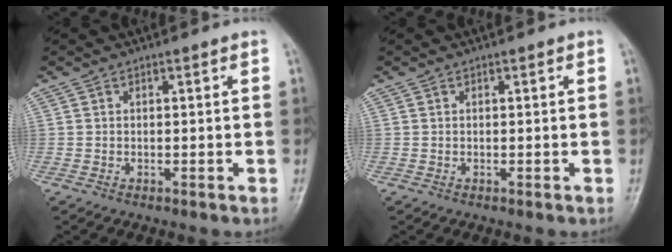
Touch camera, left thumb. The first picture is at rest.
{"total": 0.0}